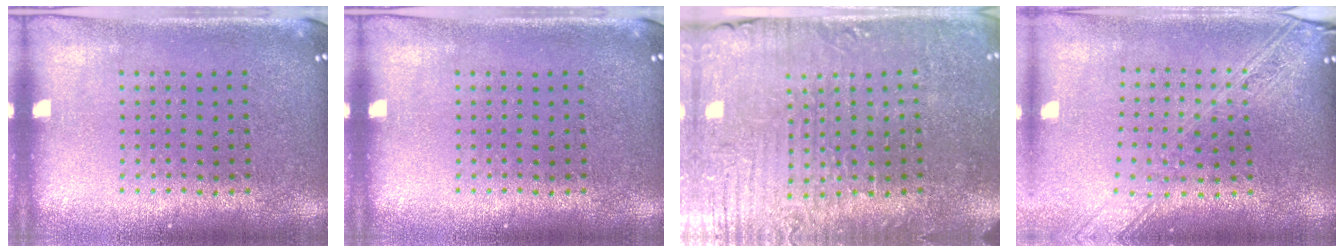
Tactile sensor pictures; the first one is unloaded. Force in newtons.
{"total": 0.0}
{"total": 3.9, "press": 3.8, "slide": 0.8}
{"total": 2.1, "press": 1.8, "slide": 1.1}